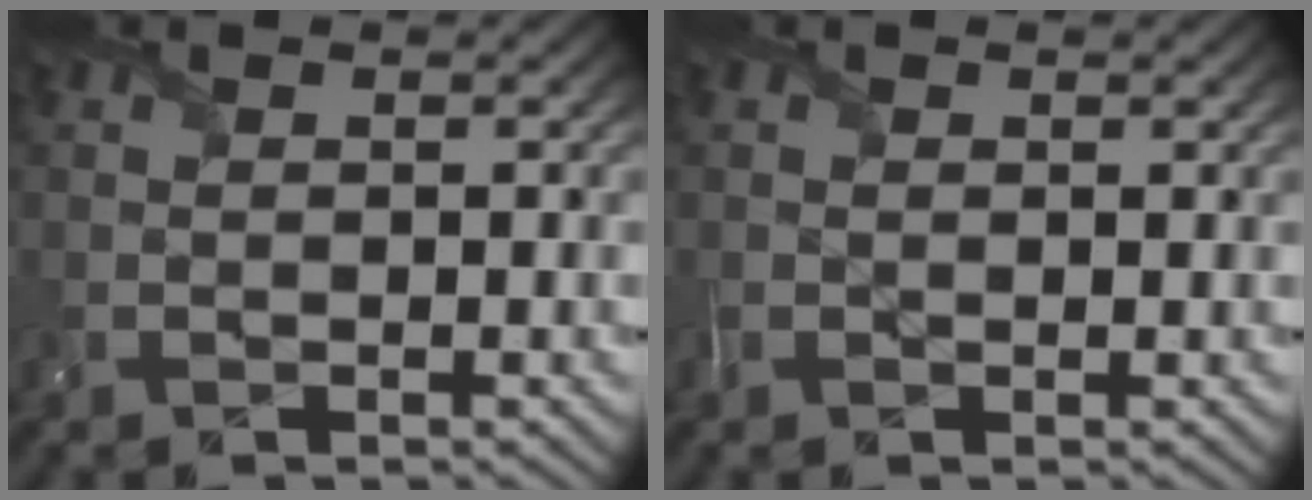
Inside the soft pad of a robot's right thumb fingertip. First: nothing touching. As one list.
[{"total": 0.9, "force": [0.2, 0.6, 0.6], "torque": [-0.017, -0.002, 0.003]}]